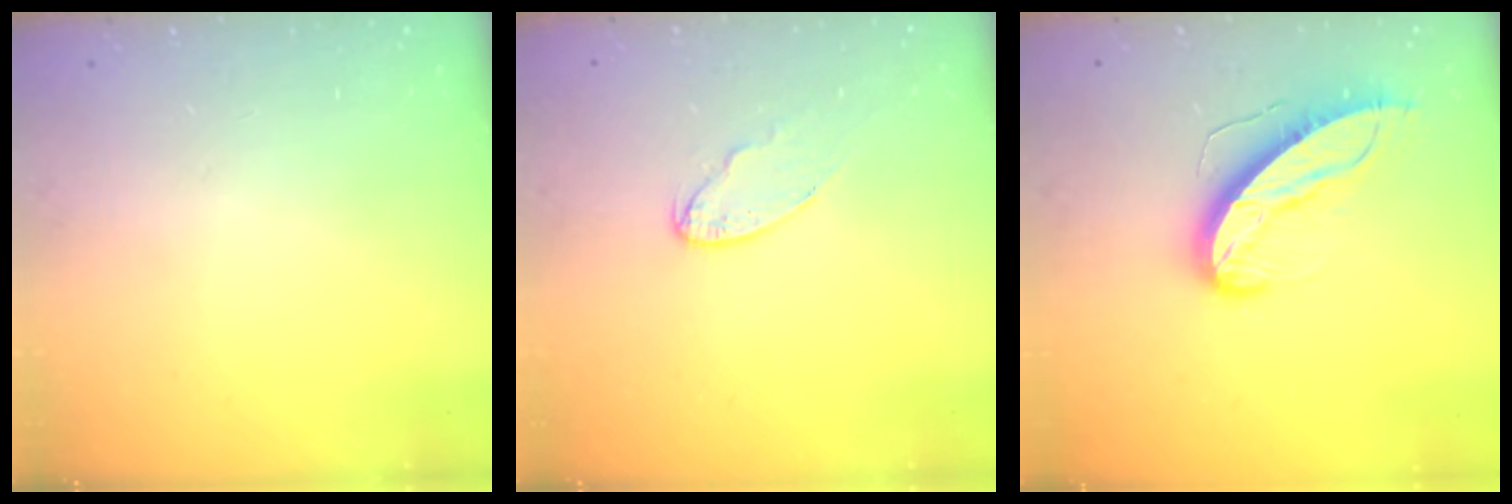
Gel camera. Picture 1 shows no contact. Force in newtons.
{"total": 6.1, "press": 6.0, "slide": 0.6}
{"total": 11.6, "press": 11.6, "slide": 1.1}